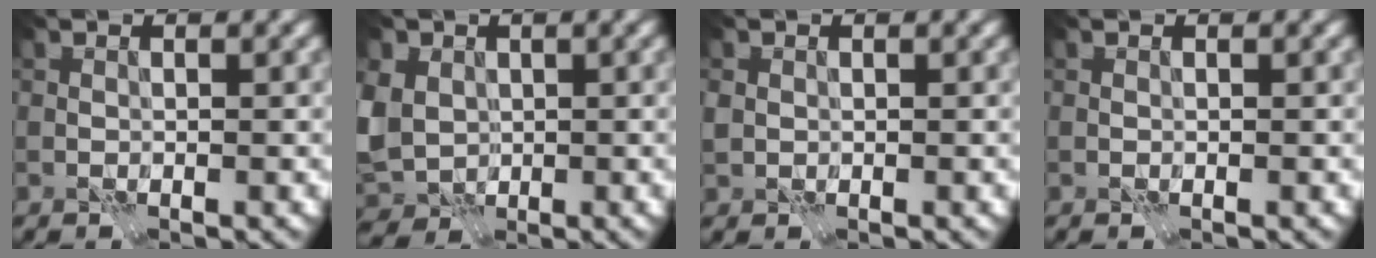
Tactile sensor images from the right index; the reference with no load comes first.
{"total": 7.1, "force": [0.3, 5.8, 4.1], "torque": [-0.106, -0.002, -0.003]}
{"total": 0.9, "force": [0.2, 0.9, 0.3], "torque": [-0.007, 0.001, 0.003]}
{"total": 0.0}